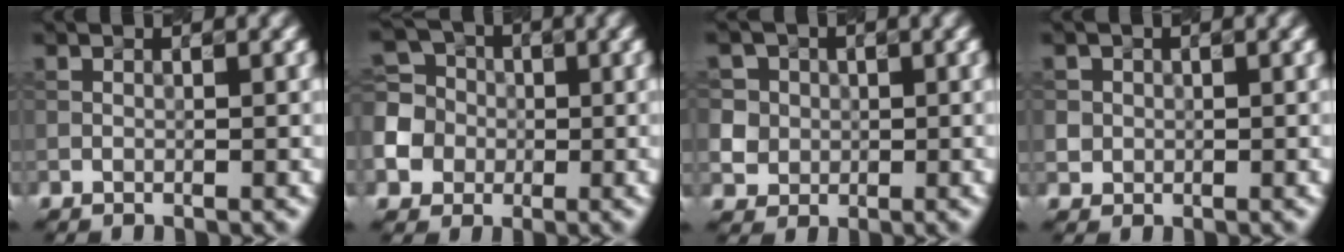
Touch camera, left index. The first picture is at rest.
{"total": 8.0, "force": [-1.9, 7.4, 2.4], "torque": [-0.063, 0.004, -0.058]}
{"total": 5.8, "force": [2.0, 5.1, 1.8], "torque": [-0.036, 0.022, 0.025]}
{"total": 1.7, "force": [0.4, 1.6, 0.4], "torque": [-0.002, -0.004, 0.020]}